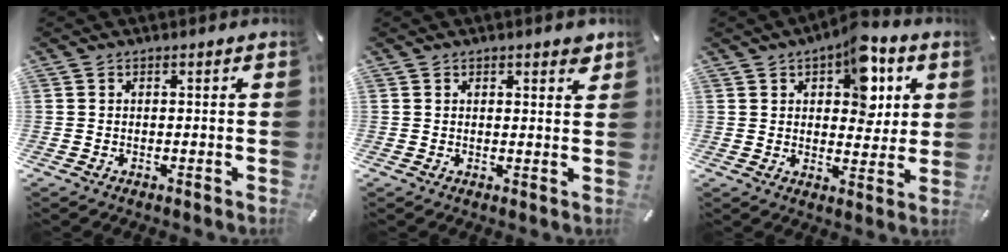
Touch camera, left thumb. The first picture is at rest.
{"total": 2.0, "force": [1.5, 0.9, 0.9], "torque": [-0.004, -0.005, 0.024]}
{"total": 10.6, "force": [5.0, 6.2, 7.1], "torque": [-0.078, -0.021, 0.080]}